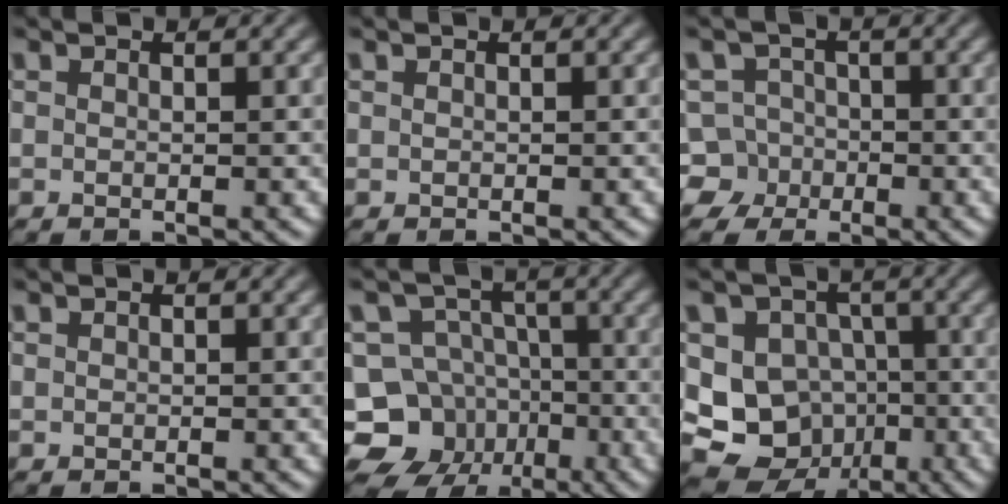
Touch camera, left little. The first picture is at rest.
{"total": 0.0}
{"total": 7.3, "force": [-3.4, 6.4, 1.1], "torque": [-0.013, 0.005, -0.083]}
{"total": 0.0}
{"total": 11.0, "force": [-5.4, 9.2, 2.9], "torque": [-0.056, -0.010, -0.104]}
{"total": 8.4, "force": [-1.9, 7.4, 3.5], "torque": [-0.043, -0.011, -0.048]}